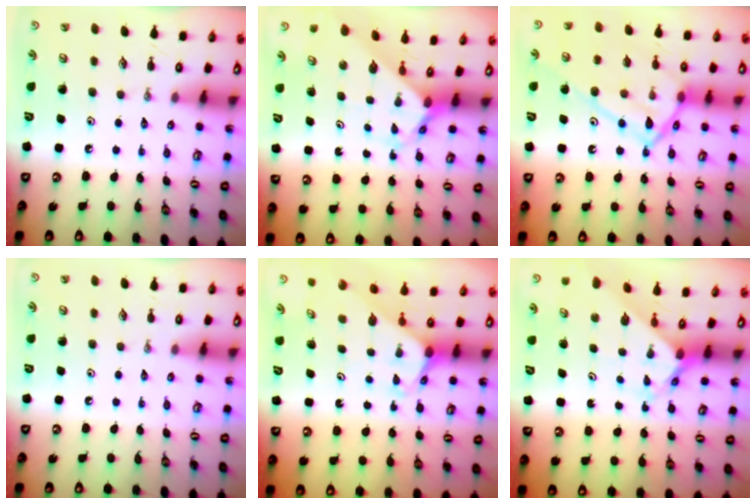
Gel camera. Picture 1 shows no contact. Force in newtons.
{"total": 2.7, "press": 2.7, "slide": 0.2}
{"total": 16.7, "press": 16.7, "slide": 1.4}
{"total": 0.0}
{"total": 2.1, "press": 2.1, "slide": 0.1}
{"total": 2.4, "press": 2.4, "slide": 0.2}